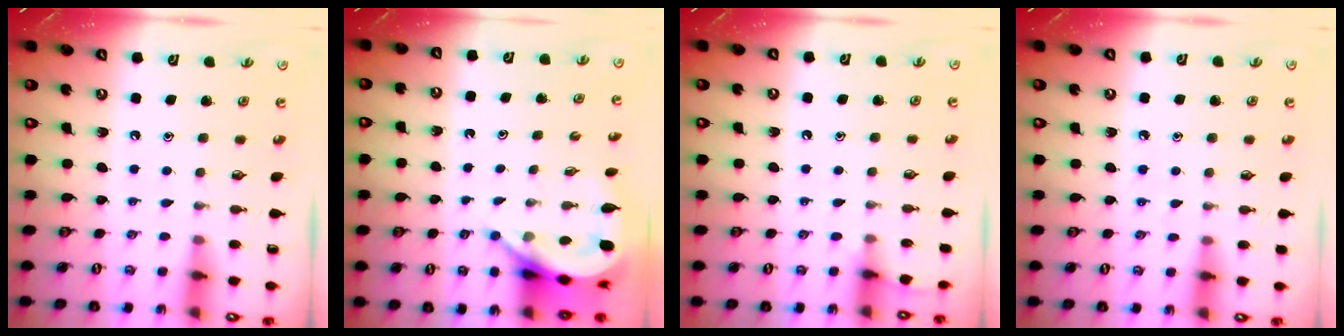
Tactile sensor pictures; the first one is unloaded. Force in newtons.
{"total": 7.7, "press": 7.7, "slide": 0.7}
{"total": 4.0, "press": 3.9, "slide": 0.6}
{"total": 4.1, "press": 4.1, "slide": 0.5}